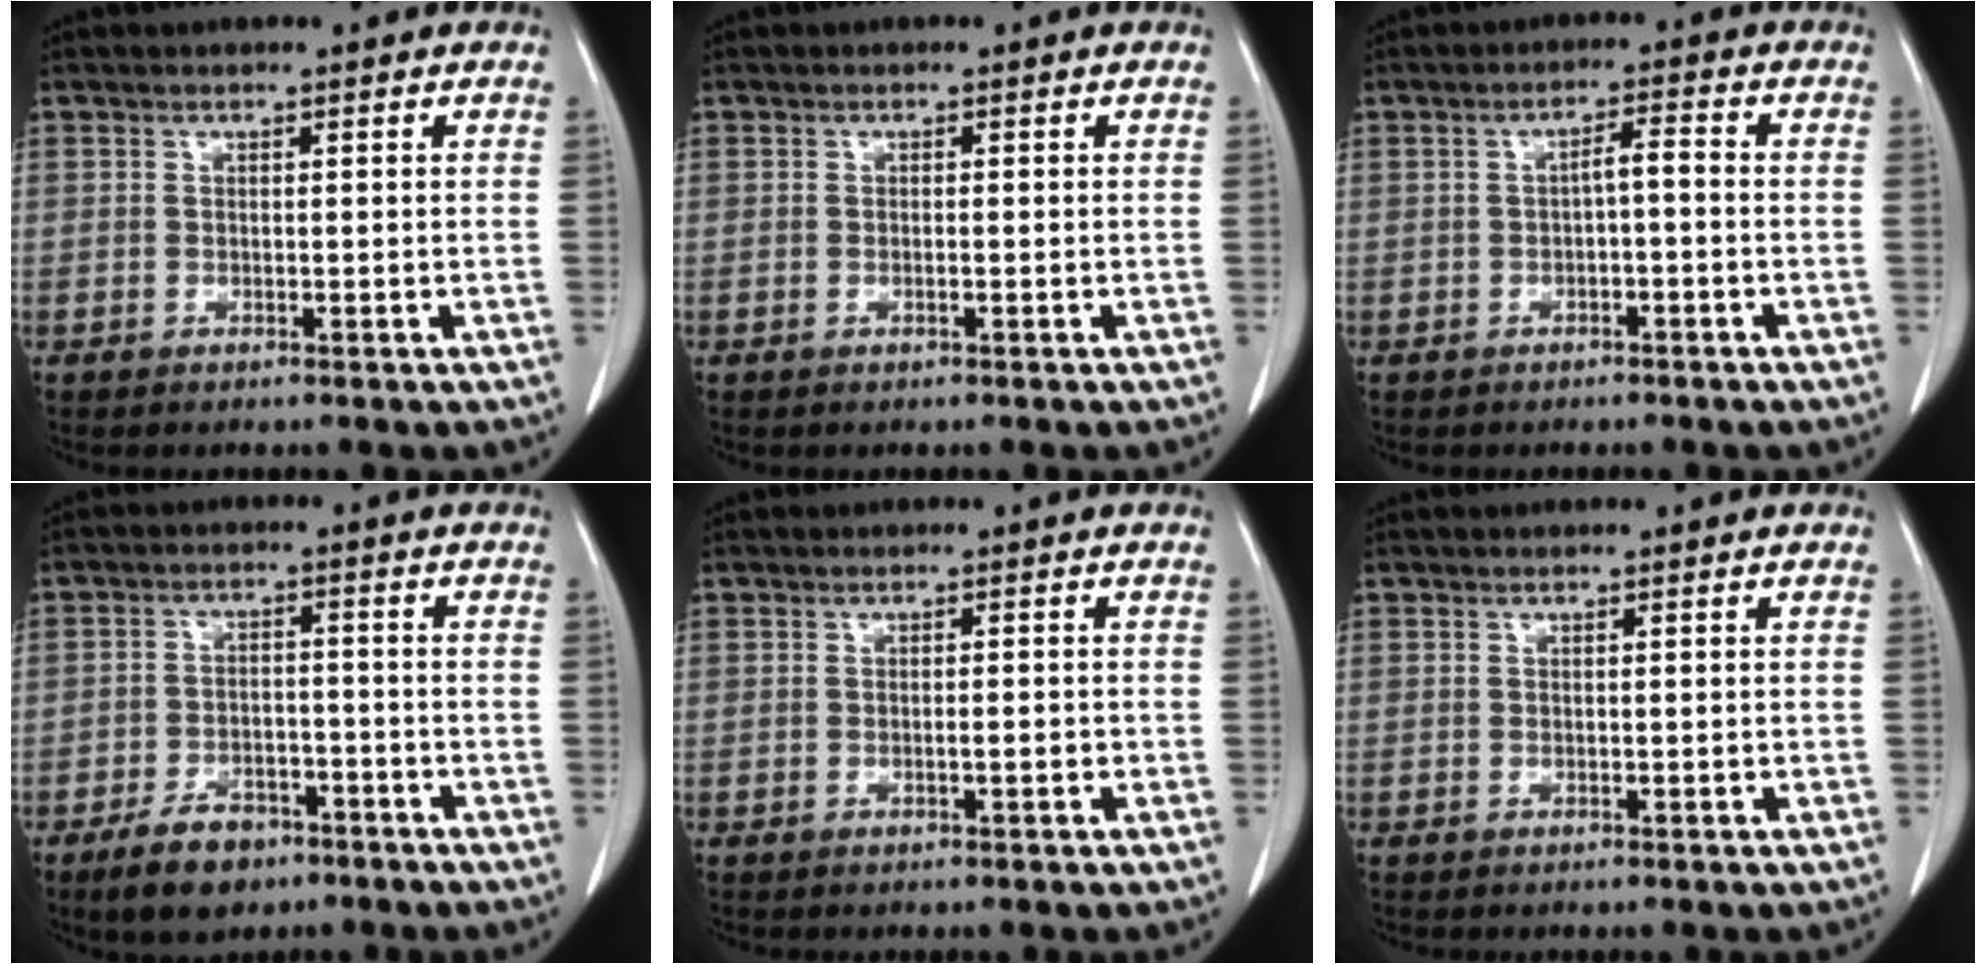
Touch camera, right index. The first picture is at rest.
{"total": 0.7, "force": [-0.2, 0.2, 0.7], "torque": [-0.016, 0.000, -0.003]}
{"total": 3.2, "force": [-0.5, 0.9, 3.0], "torque": [-0.056, 0.016, -0.004]}
{"total": 7.7, "force": [-5.2, 4.1, 4.0], "torque": [-0.076, 0.001, -0.084]}
{"total": 1.6, "force": [-0.5, 0.5, 1.5], "torque": [-0.030, 0.001, -0.007]}
{"total": 0.0}